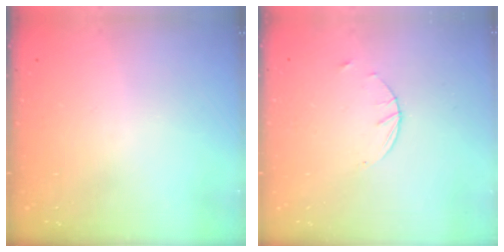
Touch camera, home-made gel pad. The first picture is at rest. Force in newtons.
{"total": 1.7, "press": 1.7, "slide": 0.3}